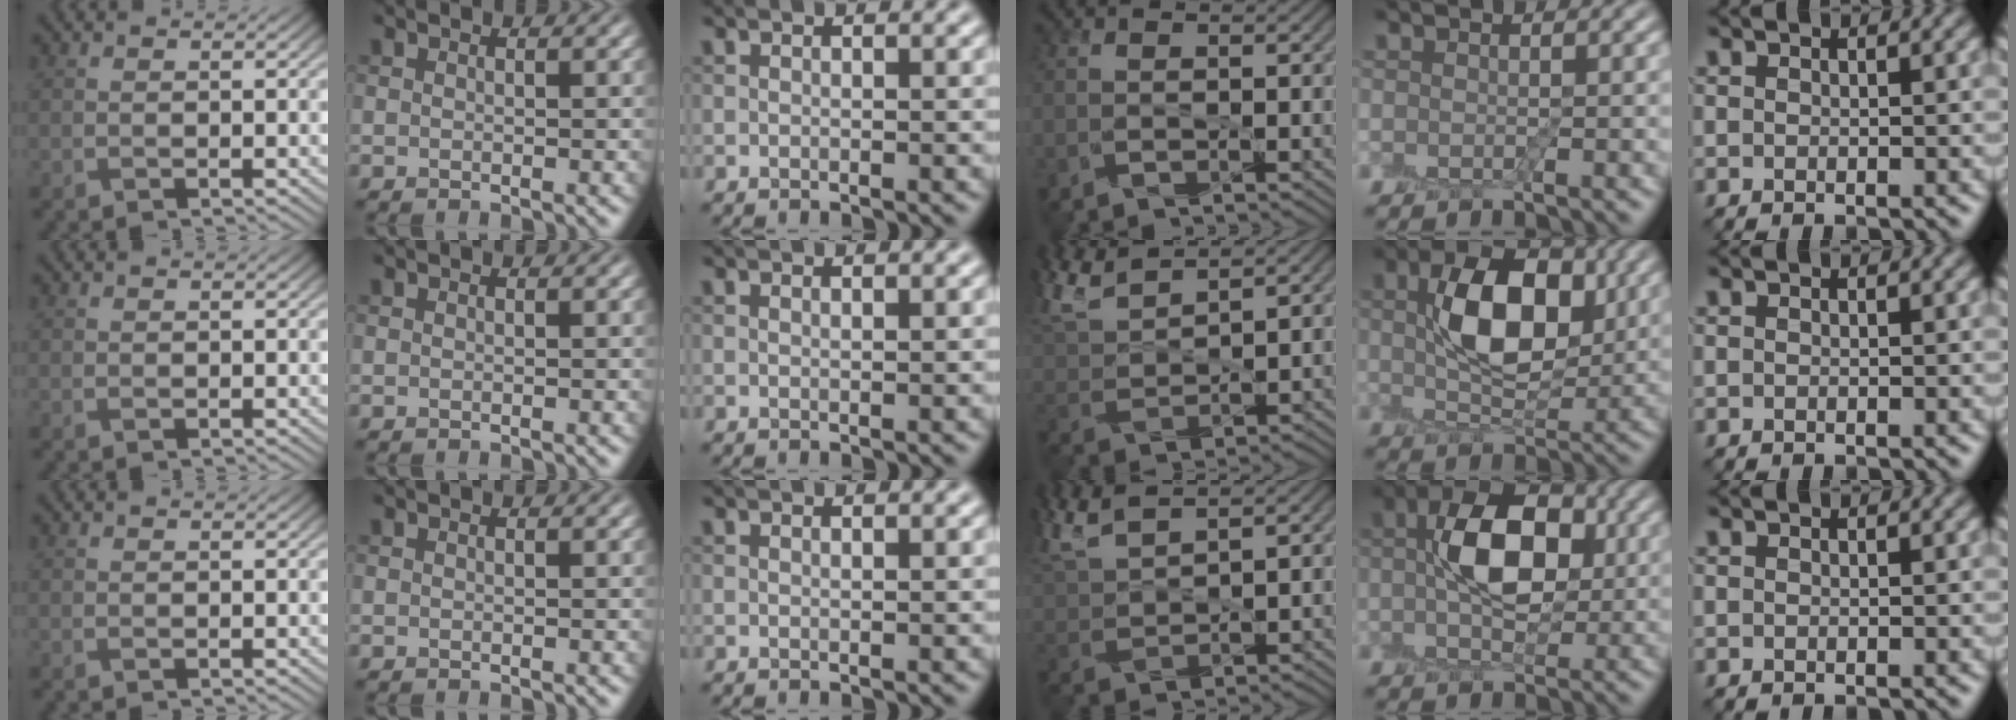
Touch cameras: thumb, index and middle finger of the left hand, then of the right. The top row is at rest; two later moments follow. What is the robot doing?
{"motion": "peel", "object": "shipping label"}